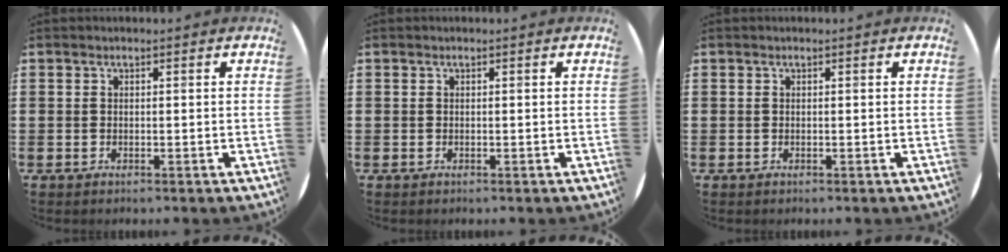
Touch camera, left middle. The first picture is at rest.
{"total": 0.0}
{"total": 0.0}